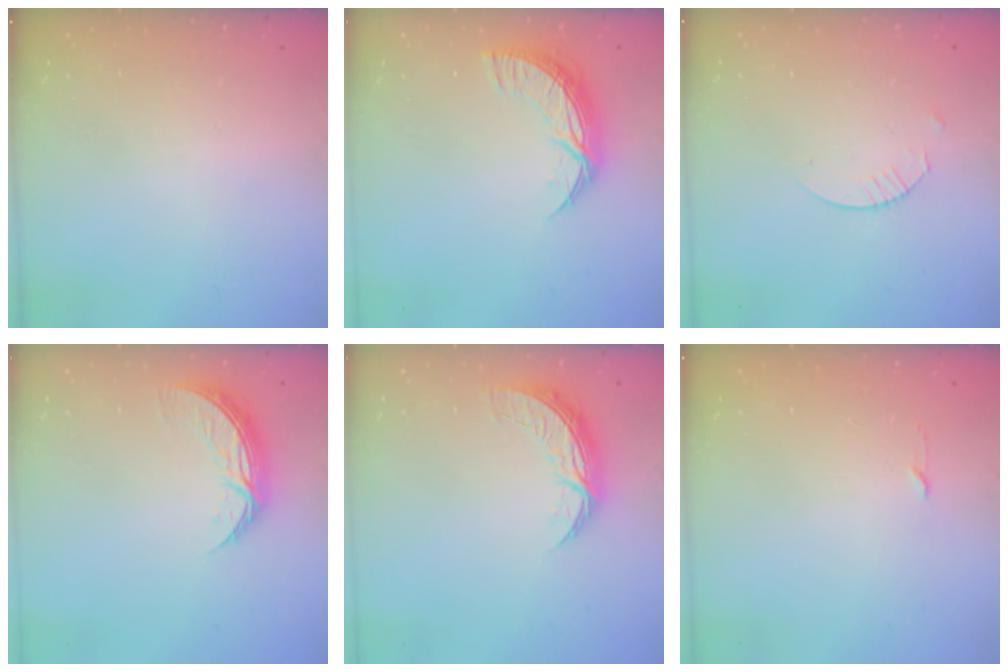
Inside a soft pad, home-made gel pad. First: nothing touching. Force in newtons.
{"total": 10.0, "press": 10.0, "slide": 0.5}
{"total": 2.4, "press": 2.4, "slide": 0.3}
{"total": 8.5, "press": 8.5, "slide": 0.3}
{"total": 7.5, "press": 7.5, "slide": 0.5}
{"total": 2.3, "press": 2.2, "slide": 0.3}